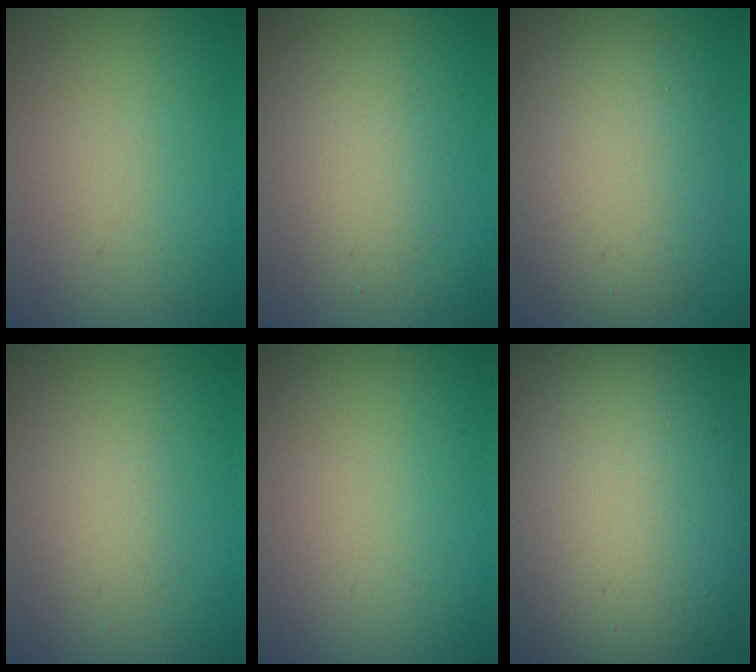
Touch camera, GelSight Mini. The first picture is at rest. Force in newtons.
{"total": 2.4, "press": 2.4, "slide": 0.3}
{"total": 7.1, "press": 7.1, "slide": 0.3}
{"total": 1.6, "press": 1.6, "slide": 0.1}
{"total": 0.0}
{"total": 16.2, "press": 16.1, "slide": 1.2}